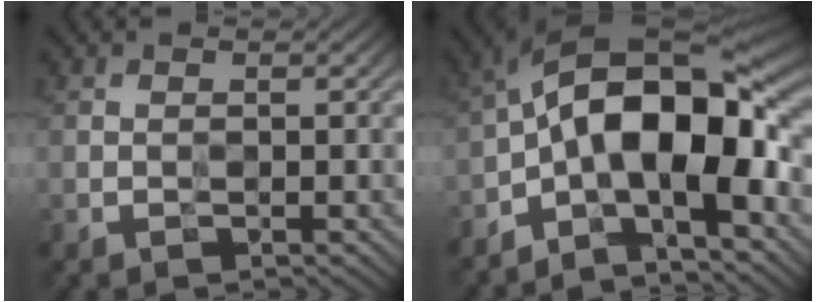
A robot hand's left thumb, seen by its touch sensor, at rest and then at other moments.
{"total": 16.6, "force": [-3.4, 6.4, 14.9], "torque": [-0.236, 0.019, -0.065]}